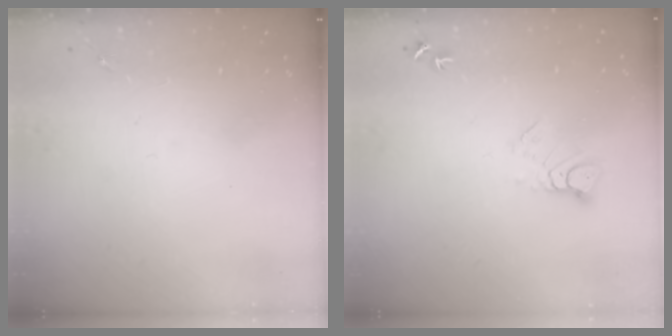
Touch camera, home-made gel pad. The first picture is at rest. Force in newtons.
{"total": 4.3, "press": 4.3, "slide": 0.2}